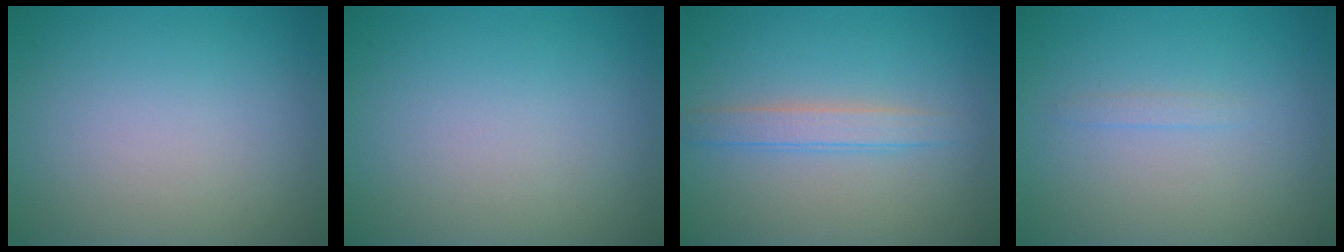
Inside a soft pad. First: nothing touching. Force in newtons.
{"total": 0.0}
{"total": 2.1, "press": 2.1, "slide": 0.1}
{"total": 0.6, "press": 0.6, "slide": 0.1}